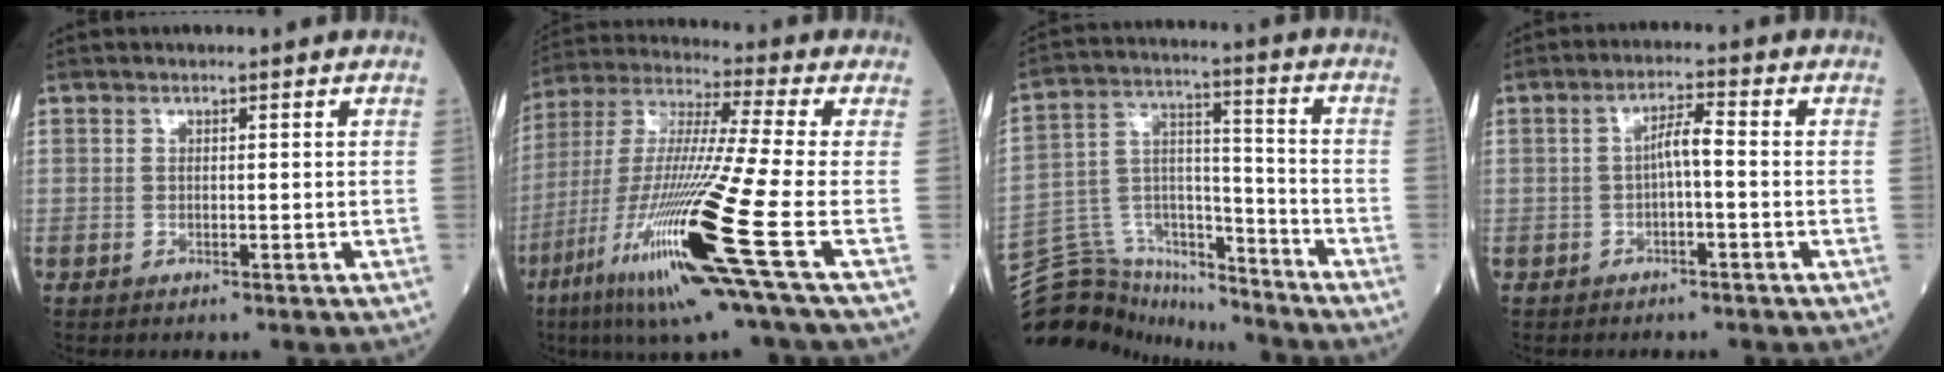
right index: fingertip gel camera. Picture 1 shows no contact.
{"total": 21.8, "force": [-8.6, -0.7, 20.0], "torque": [-0.405, -0.046, -0.167]}
{"total": 16.9, "force": [-15.6, 5.8, 2.5], "torque": [-0.058, 0.059, -0.258]}
{"total": 3.3, "force": [-0.5, 0.5, 3.3], "torque": [-0.056, 0.011, -0.009]}